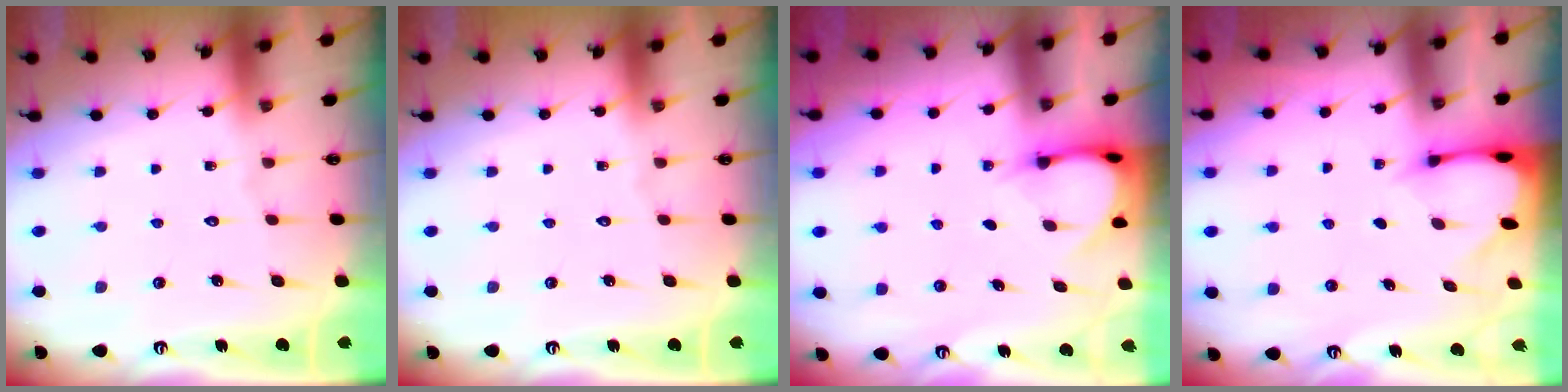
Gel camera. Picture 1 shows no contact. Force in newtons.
{"total": 0.0}
{"total": 4.0, "press": 4.0, "slide": 0.3}
{"total": 2.3, "press": 2.3, "slide": 0.1}